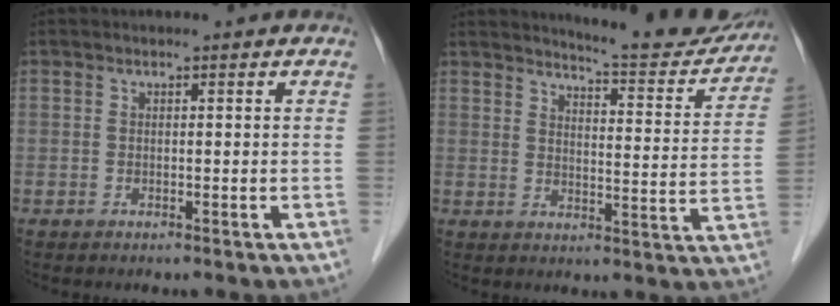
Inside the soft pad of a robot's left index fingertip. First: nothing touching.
{"total": 14.2, "force": [13.6, 1.4, 3.7], "torque": [-0.043, -0.047, 0.159]}